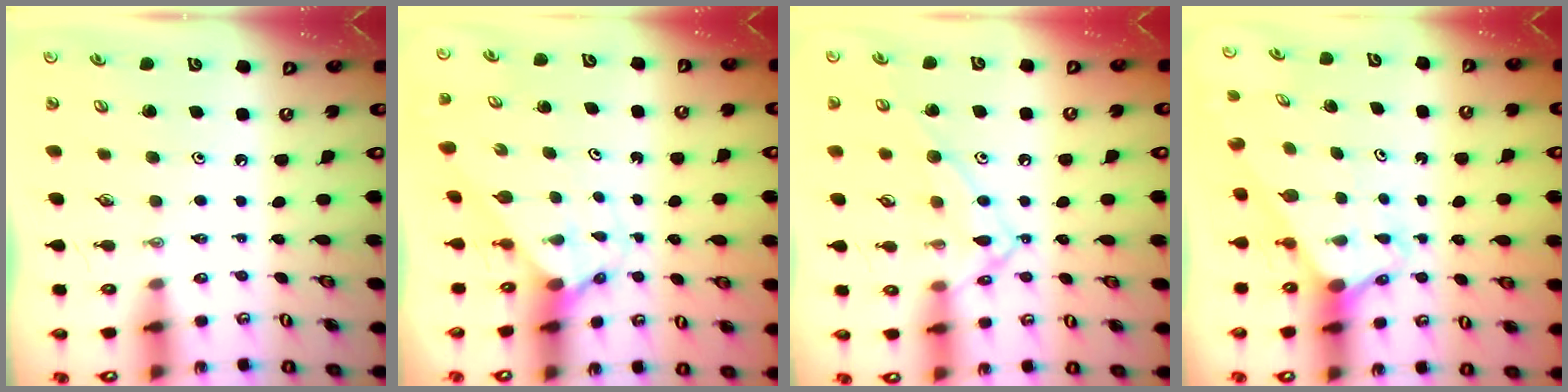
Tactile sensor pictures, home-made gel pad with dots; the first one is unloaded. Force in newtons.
{"total": 2.0, "press": 2.0, "slide": 0.2}
{"total": 12.3, "press": 12.2, "slide": 0.8}
{"total": 2.6, "press": 2.6, "slide": 0.2}